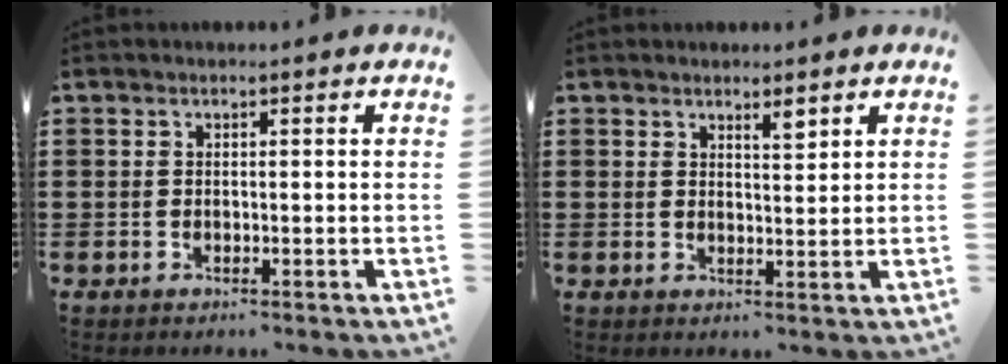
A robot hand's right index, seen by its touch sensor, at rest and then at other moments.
{"total": 2.5, "force": [1.9, 0.6, 1.4], "torque": [-0.021, 0.000, 0.033]}